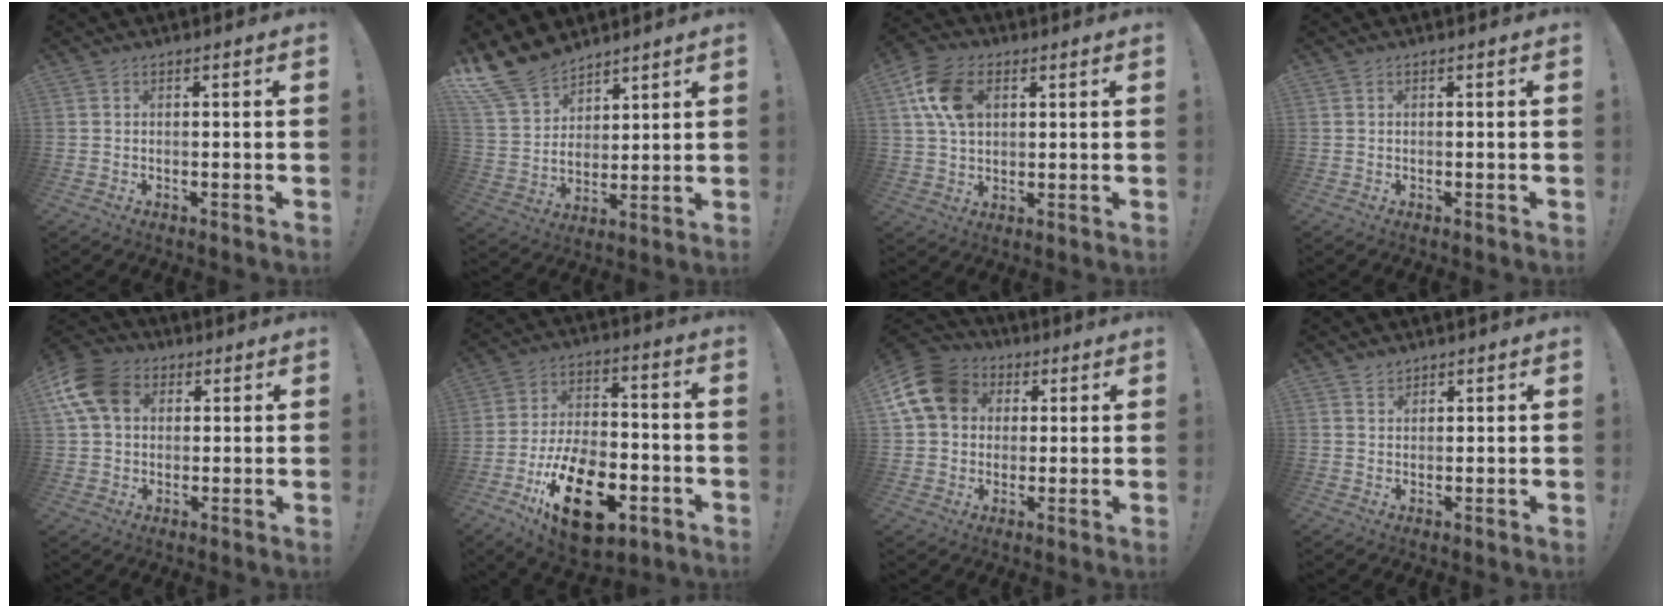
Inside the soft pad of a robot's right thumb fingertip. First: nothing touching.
{"total": 15.2, "force": [11.8, 8.2, 5.0], "torque": [-0.108, -0.078, 0.229]}
{"total": 12.7, "force": [4.4, 8.7, 8.1], "torque": [-0.143, 0.001, 0.084]}
{"total": 0.0}
{"total": 13.6, "force": [4.2, 10.0, 8.1], "torque": [-0.157, -0.004, 0.084]}
{"total": 22.5, "force": [-10.5, 12.3, 15.8], "torque": [-0.259, 0.073, -0.165]}
{"total": 15.1, "force": [4.5, 12.1, 7.8], "torque": [-0.130, -0.008, 0.090]}
{"total": 2.1, "force": [1.8, 1.0, 0.2], "torque": [0.007, -0.014, 0.034]}